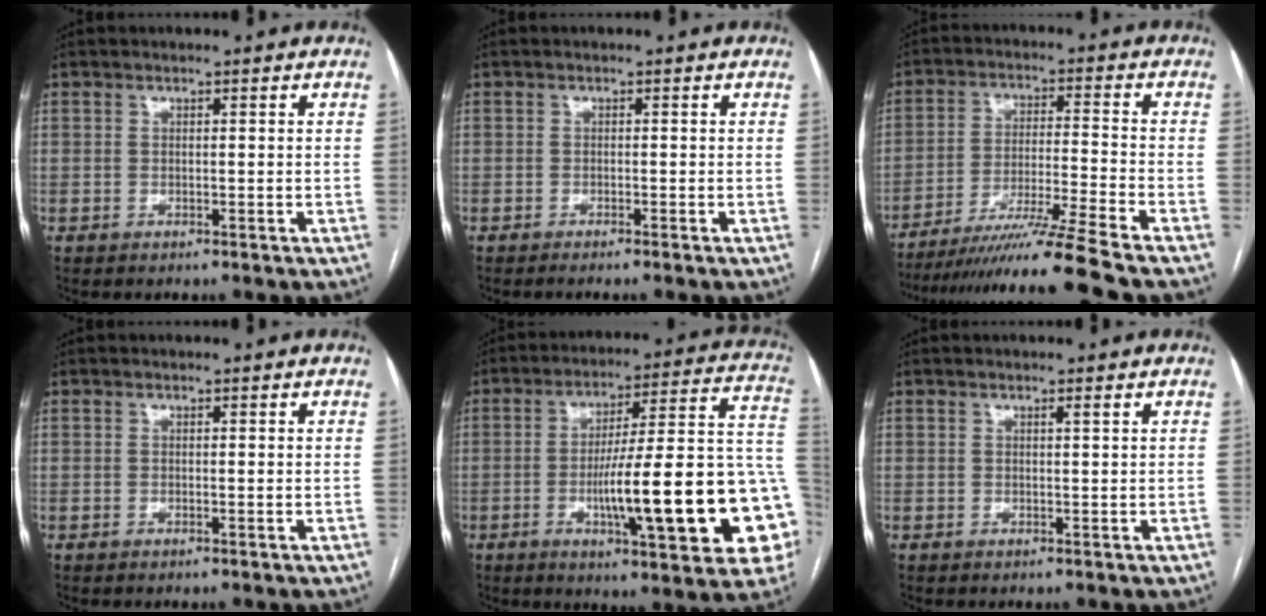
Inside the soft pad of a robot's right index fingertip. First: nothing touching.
{"total": 1.9, "force": [-1.6, -0.4, 1.0], "torque": [-0.010, 0.004, -0.020]}
{"total": 15.0, "force": [-12.7, -3.4, 7.2], "torque": [-0.116, -0.029, -0.211]}
{"total": 0.0}
{"total": 24.2, "force": [-5.8, 2.7, 23.4], "torque": [-0.257, 0.014, -0.079]}
{"total": 0.5, "force": [0.3, -0.1, 0.4], "torque": [-0.010, -0.001, 0.007]}